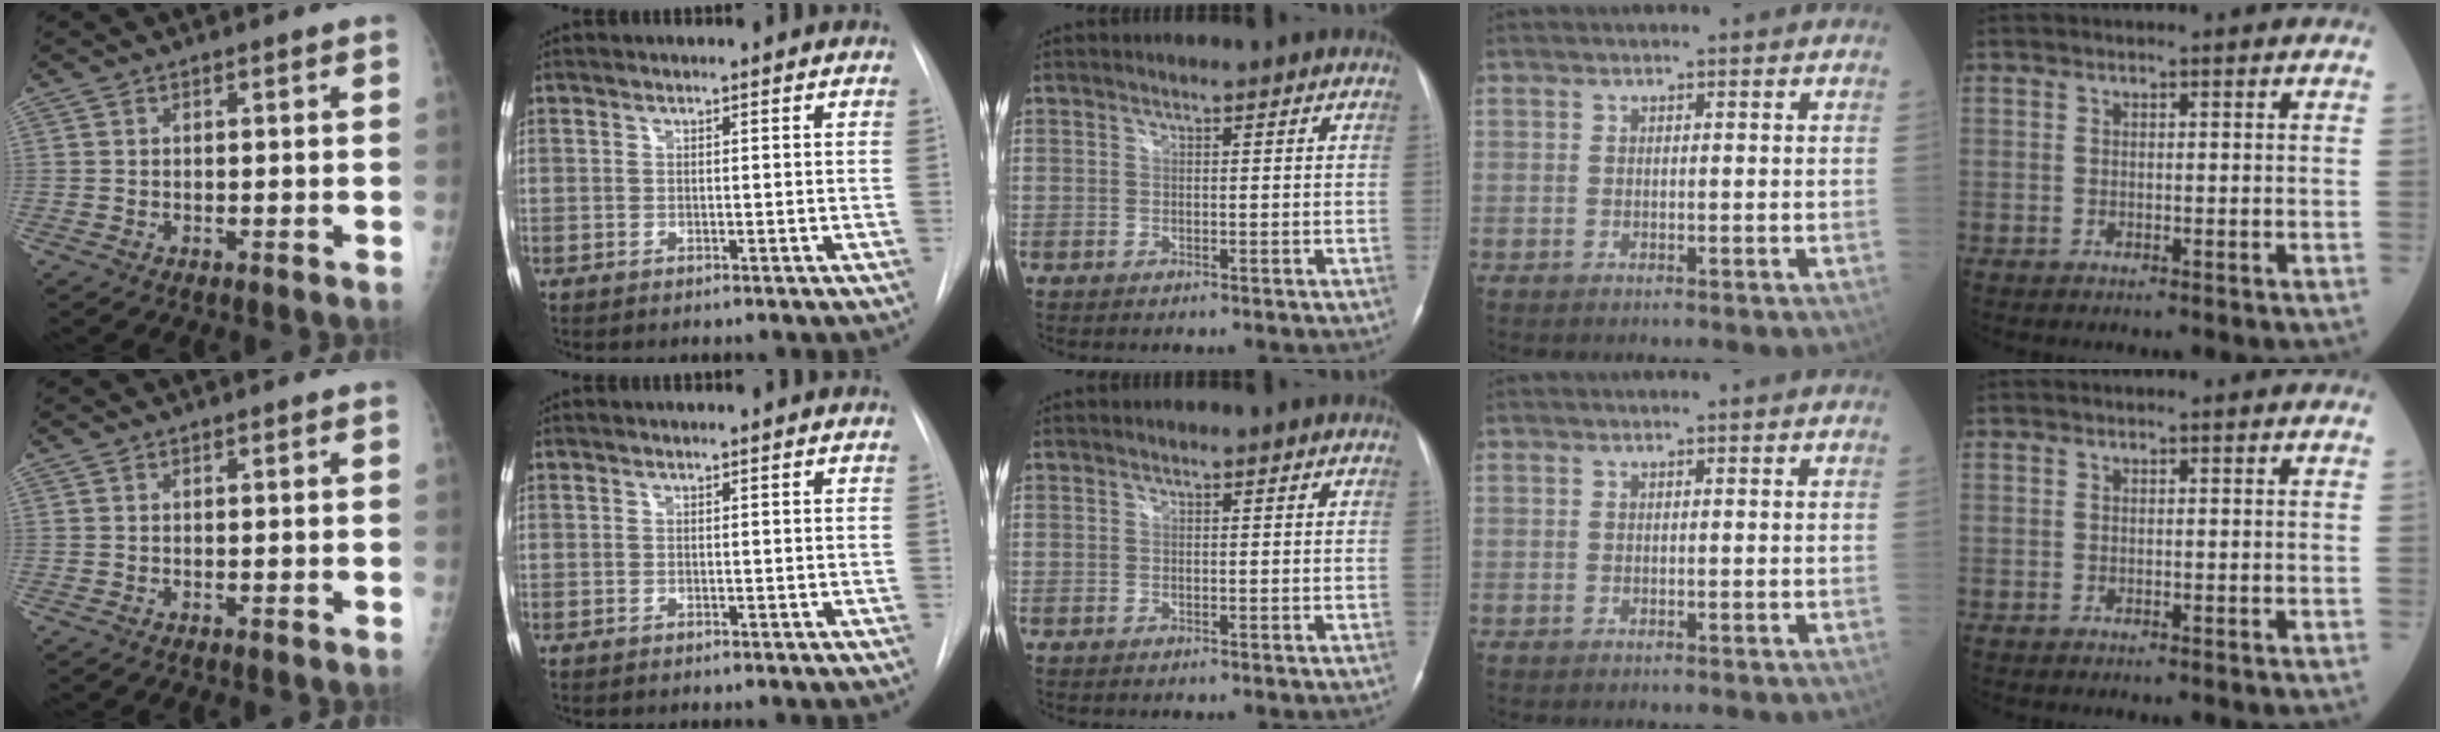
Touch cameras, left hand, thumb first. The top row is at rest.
{}